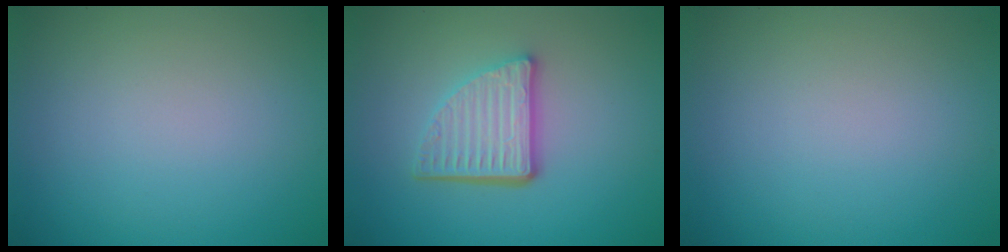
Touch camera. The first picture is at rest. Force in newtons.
{"total": 4.7, "press": 3.5, "slide": 3.3}
{"total": 0.0}